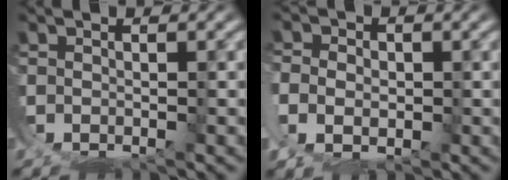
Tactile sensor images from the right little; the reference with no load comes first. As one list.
[{"total": 3.4, "force": [-0.4, 2.2, 2.6], "torque": [-0.049, -0.014, 0.002]}]